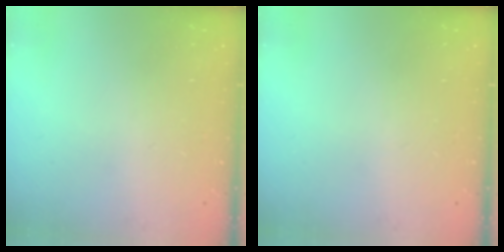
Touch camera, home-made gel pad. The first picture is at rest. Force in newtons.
{"total": 0.0}